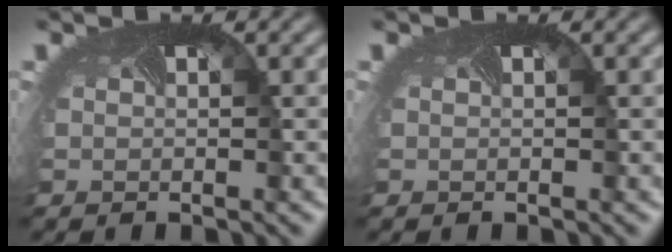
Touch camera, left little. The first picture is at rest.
{"total": 0.0}